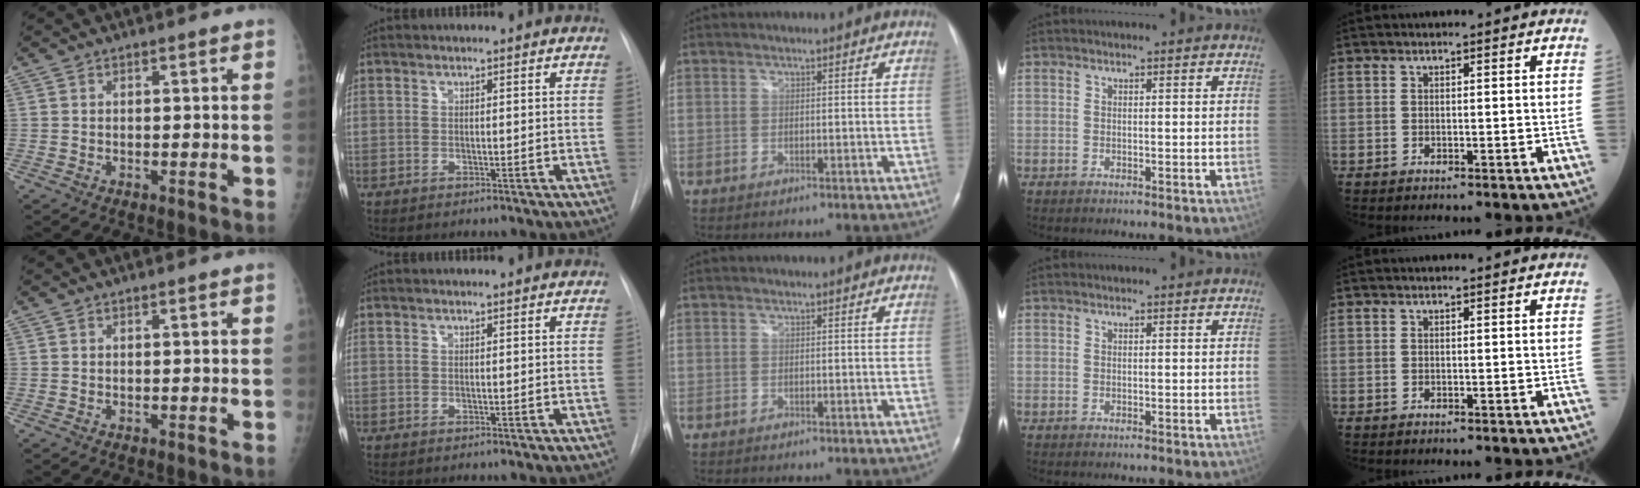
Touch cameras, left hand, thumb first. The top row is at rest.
{}